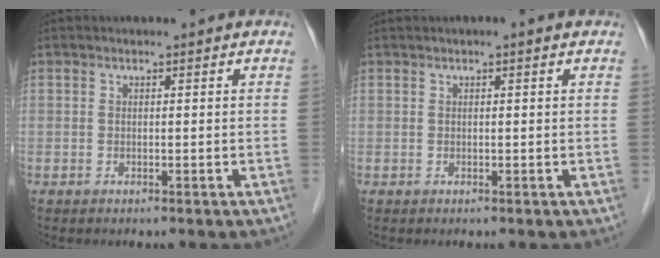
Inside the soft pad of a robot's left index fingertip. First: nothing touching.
{"total": 0.7, "force": [0.4, 0.0, 0.6], "torque": [-0.014, 0.006, 0.004]}